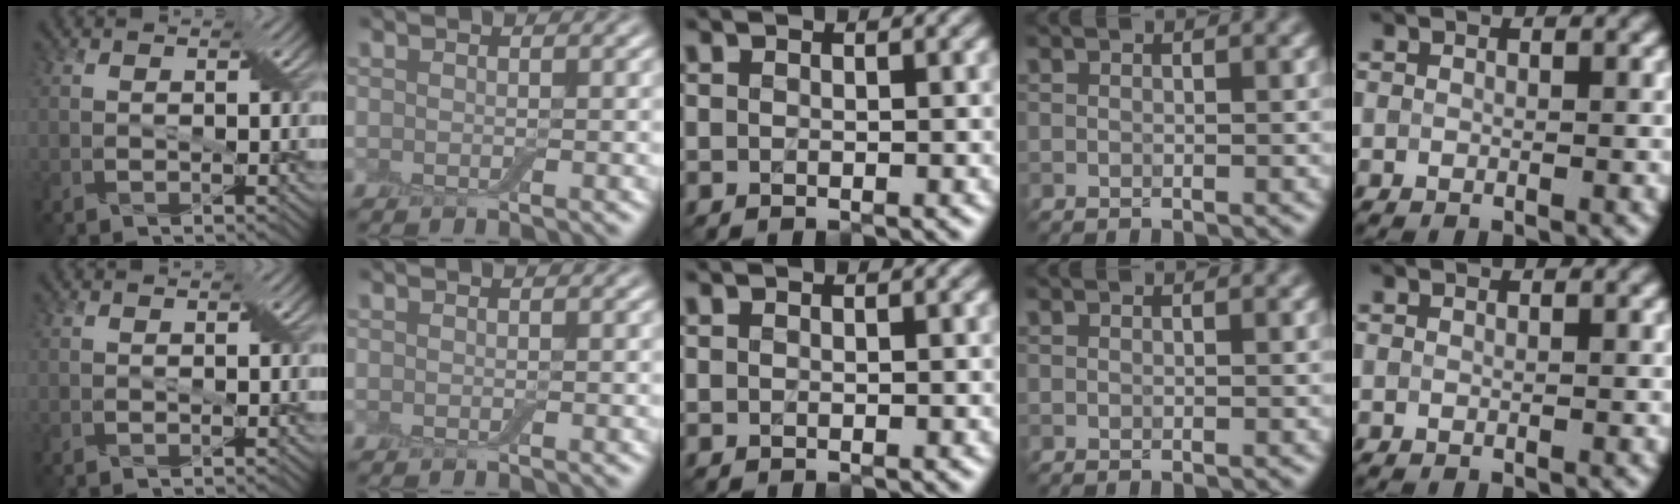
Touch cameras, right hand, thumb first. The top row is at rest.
{}